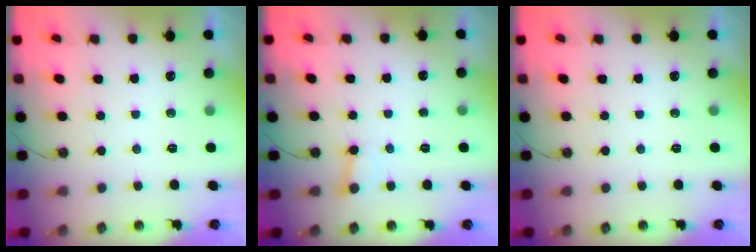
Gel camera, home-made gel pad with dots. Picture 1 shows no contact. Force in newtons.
{"total": 4.9, "press": 4.8, "slide": 0.6}
{"total": 0.0}